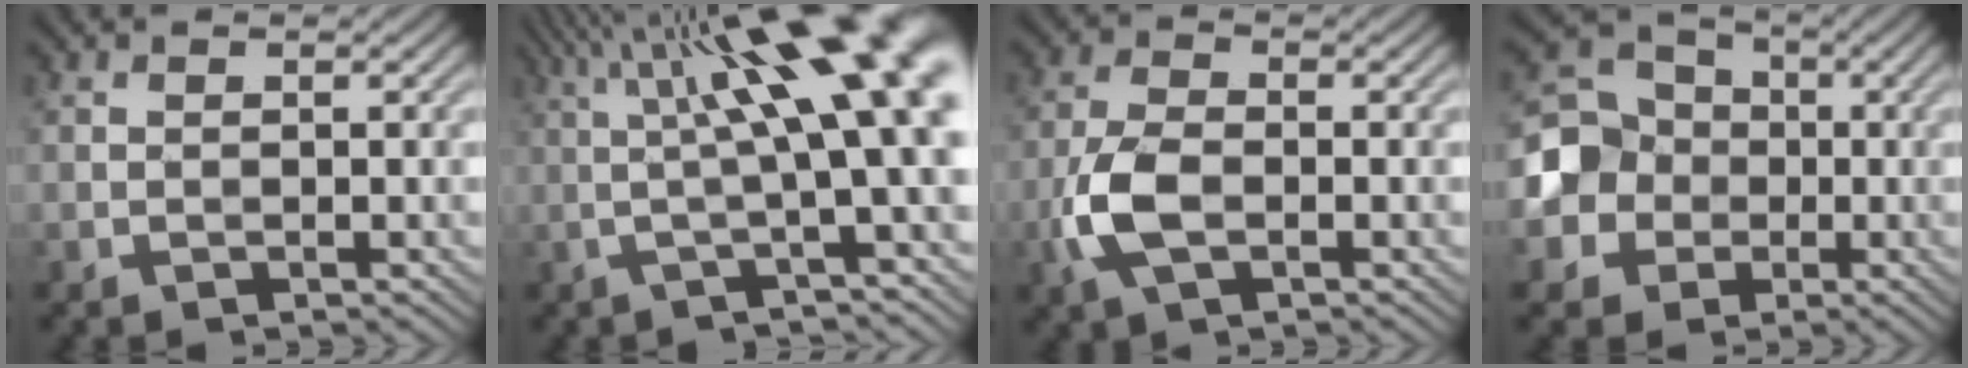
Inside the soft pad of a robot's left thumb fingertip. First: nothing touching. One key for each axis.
{"total": 16.6, "fx": 3.6, "fy": 3.4, "fz": 15.8, "tx": -0.228, "ty": 0.023, "tz": 0.071}
{"total": 5.9, "fx": -1.9, "fy": 3.0, "fz": 4.7, "tx": -0.114, "ty": 0.000, "tz": -0.045}
{"total": 9.7, "fx": -1.4, "fy": 9.1, "fz": 3.1, "tx": -0.097, "ty": 0.002, "tz": -0.053}